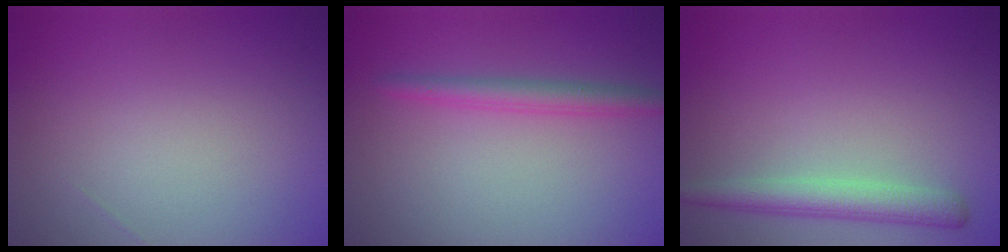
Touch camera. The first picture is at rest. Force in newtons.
{"total": 2.4, "press": 2.4, "slide": 0.2}
{"total": 3.3, "press": 3.3, "slide": 0.1}